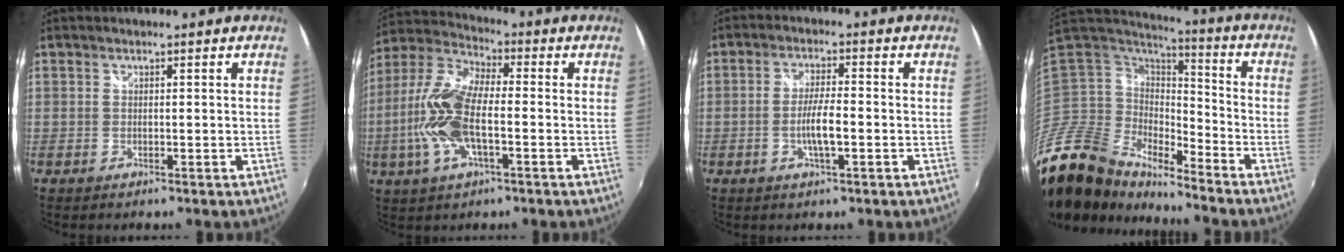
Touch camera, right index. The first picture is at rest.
{"total": 14.4, "force": [-2.7, 5.7, 13.0], "torque": [-0.281, 0.006, -0.060]}
{"total": 5.2, "force": [-1.4, 0.8, 4.9], "torque": [-0.095, 0.001, -0.023]}
{"total": 18.1, "force": [-15.0, 8.1, 6.2], "torque": [-0.154, -0.009, -0.299]}